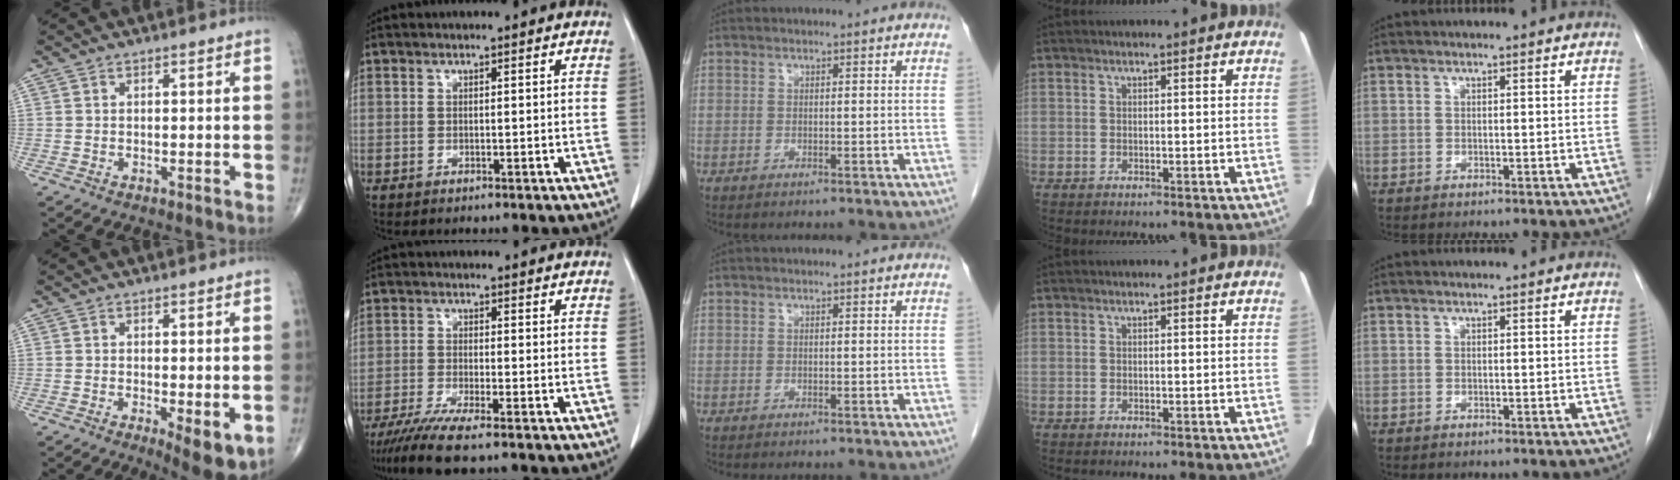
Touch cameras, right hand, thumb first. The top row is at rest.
{"thumb": {"total": 6.7, "force": [-1.5, 2.2, 6.1], "torque": [-0.085, -0.021, -0.019]}, "index": {"total": 6.6, "force": [-5.2, -0.6, 4.0], "torque": [-0.062, -0.018, -0.089]}}